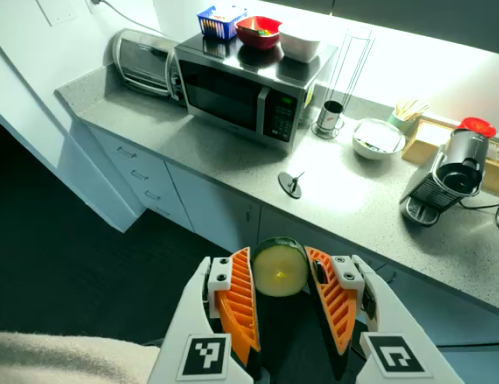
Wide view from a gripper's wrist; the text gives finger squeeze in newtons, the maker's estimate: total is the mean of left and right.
{"total": 10.0, "left": 10.0, "right": 10.1}